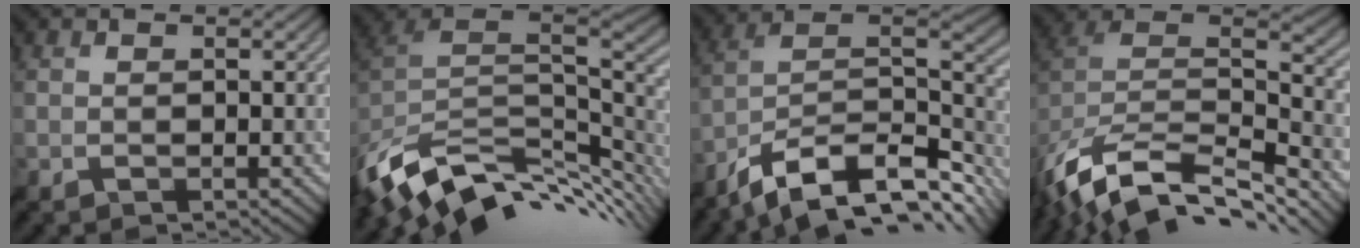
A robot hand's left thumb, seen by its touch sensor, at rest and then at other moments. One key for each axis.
{"total": 13.0, "fx": -4.8, "fy": 7.9, "fz": 9.1, "tx": -0.209, "ty": -0.028, "tz": -0.070}
{"total": 15.1, "fx": -8.7, "fy": 6.6, "fz": 10.5, "tx": -0.234, "ty": -0.012, "tz": -0.141}
{"total": 14.1, "fx": -9.2, "fy": 7.0, "fz": 8.1, "tx": -0.212, "ty": -0.025, "tz": -0.141}